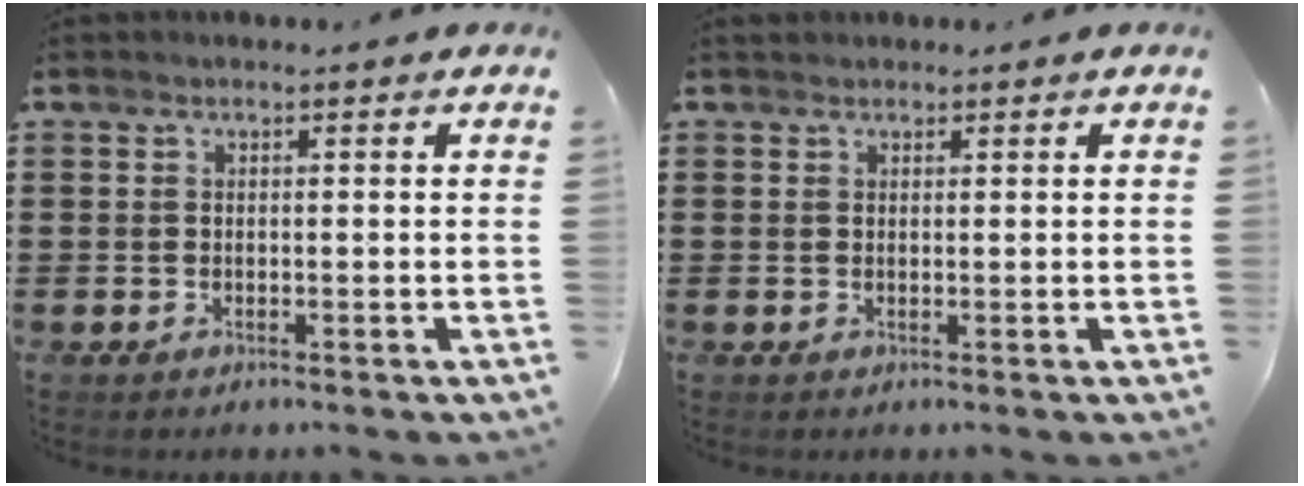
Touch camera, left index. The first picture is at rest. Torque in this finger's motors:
{"motor_torque": [0.02, 0.03, 0.01, -0.01]}